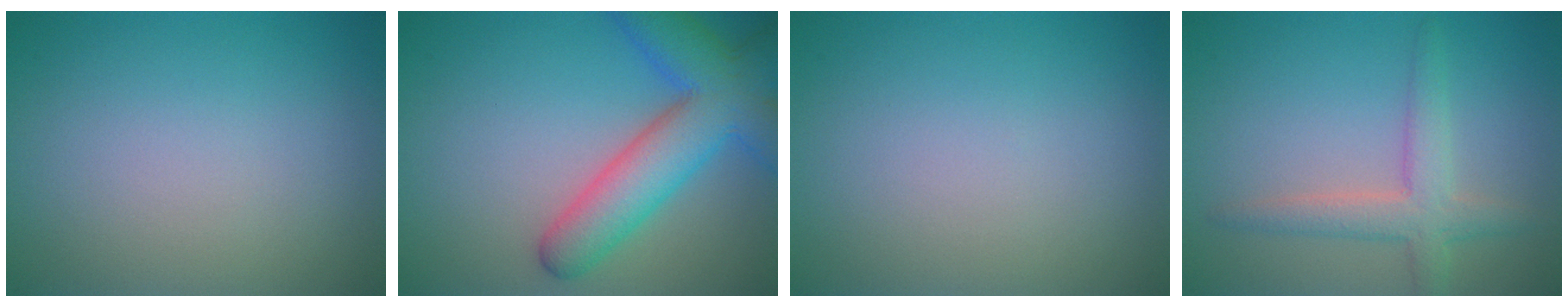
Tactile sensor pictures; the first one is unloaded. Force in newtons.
{"total": 7.9, "press": 7.9, "slide": 0.4}
{"total": 0.0}
{"total": 3.4, "press": 3.4, "slide": 0.2}